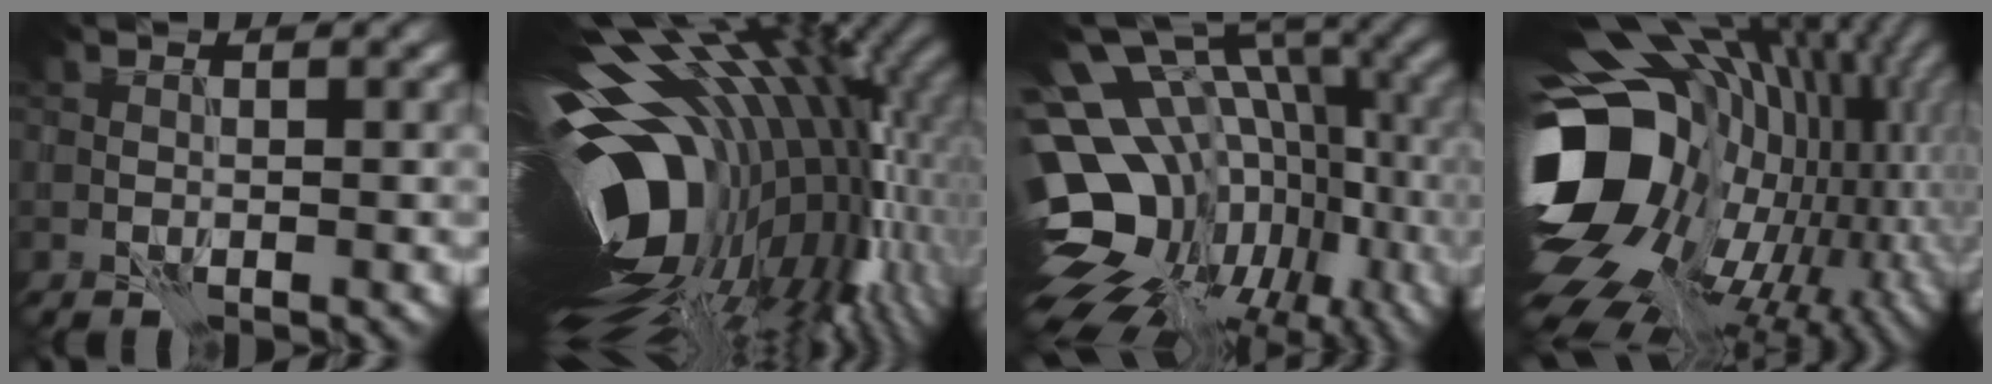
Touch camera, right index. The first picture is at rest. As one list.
[{"total": 20.2, "force": [-0.2, 10.2, 17.4], "torque": [-0.285, -0.040, 0.002]}, {"total": 18.6, "force": [-6.2, 13.1, 11.7], "torque": [-0.189, 0.010, -0.049]}, {"total": 19.5, "force": [-3.3, 13.6, 13.6], "torque": [-0.278, -0.025, -0.040]}]